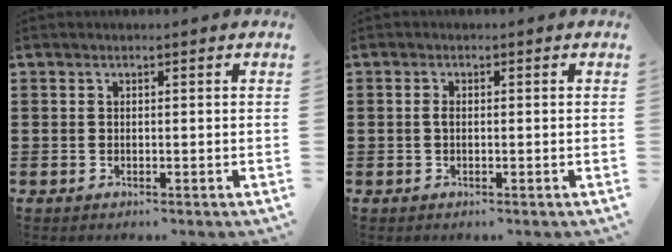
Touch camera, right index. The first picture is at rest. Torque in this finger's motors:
{"motor_torque": [0.33, -0.16, 0.20, 0.05]}